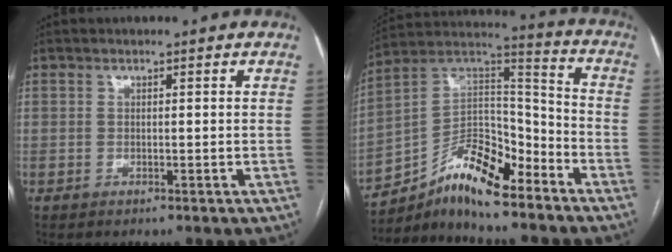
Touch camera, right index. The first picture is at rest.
{"total": 14.3, "force": [-10.8, 3.8, 8.6], "torque": [-0.143, 0.038, -0.188]}